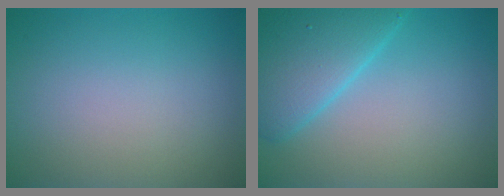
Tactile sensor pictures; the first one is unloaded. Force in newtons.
{"total": 6.0, "press": 6.0, "slide": 0.3}